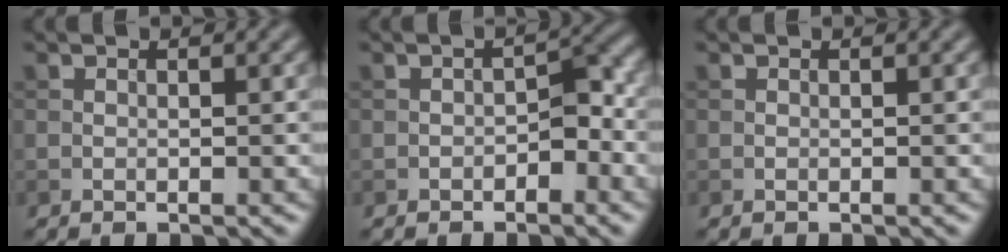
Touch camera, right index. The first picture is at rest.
{"total": 2.4, "force": [-1.1, 1.4, 1.6], "torque": [-0.017, 0.008, -0.017]}
{"total": 0.0}